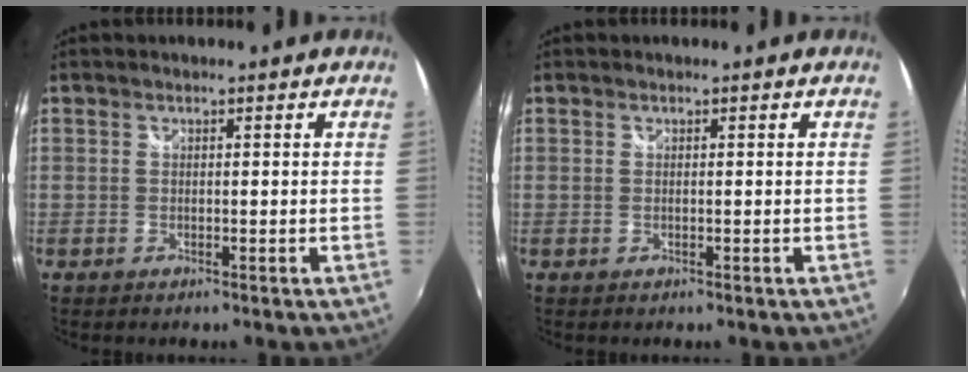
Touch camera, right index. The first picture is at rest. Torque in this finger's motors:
{"motor_torque": [-0.06, 0.06, 0.00, 0.01]}